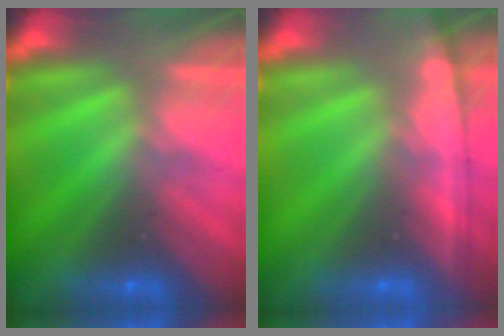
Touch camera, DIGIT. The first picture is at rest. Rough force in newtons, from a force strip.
{"total": 1.3}